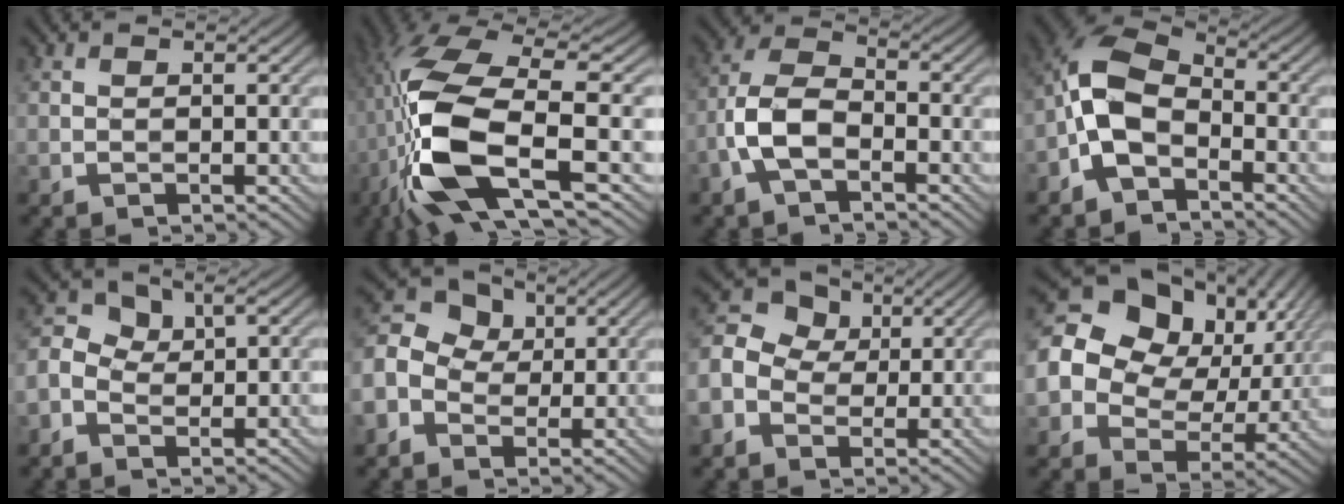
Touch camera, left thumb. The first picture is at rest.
{"total": 14.5, "force": [-3.4, 5.1, 13.1], "torque": [-0.311, -0.005, -0.063]}
{"total": 6.5, "force": [-3.0, 3.1, 4.8], "torque": [-0.106, 0.013, -0.071]}
{"total": 8.7, "force": [-3.6, 5.4, 5.8], "torque": [-0.126, 0.009, -0.088]}
{"total": 3.8, "force": [-0.5, 2.7, 2.6], "torque": [-0.065, 0.012, -0.017]}
{"total": 9.6, "force": [-0.4, 7.9, 5.3], "torque": [-0.150, 0.015, -0.025]}
{"total": 10.3, "force": [0.1, 8.5, 5.8], "torque": [-0.161, 0.023, -0.014]}
{"total": 20.0, "force": [5.5, 15.9, 10.9], "torque": [-0.254, 0.038, 0.099]}